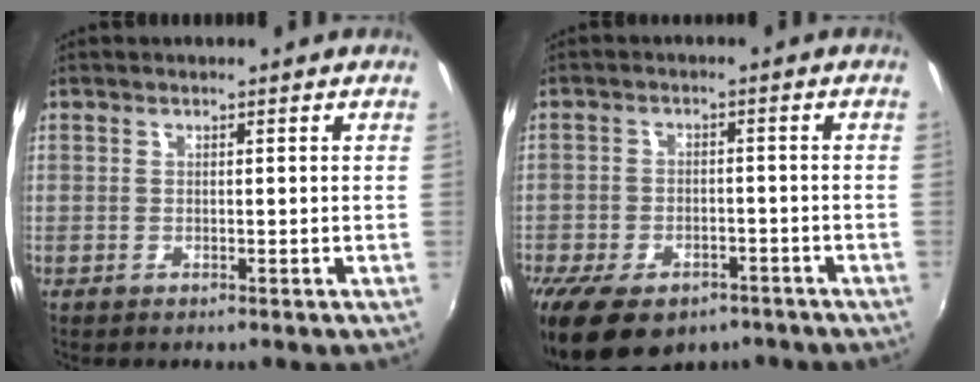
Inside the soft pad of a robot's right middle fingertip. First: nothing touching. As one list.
[{"total": 13.5, "force": [-9.2, 7.0, 7.0], "torque": [-0.161, -0.025, -0.141]}]